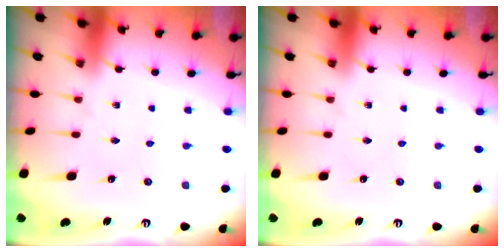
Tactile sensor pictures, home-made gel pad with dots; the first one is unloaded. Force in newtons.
{"total": 0.0}